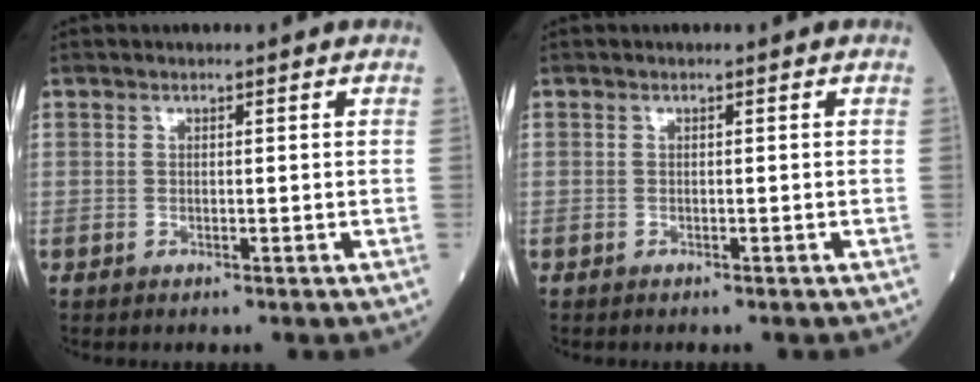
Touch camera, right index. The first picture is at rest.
{"total": 0.0}